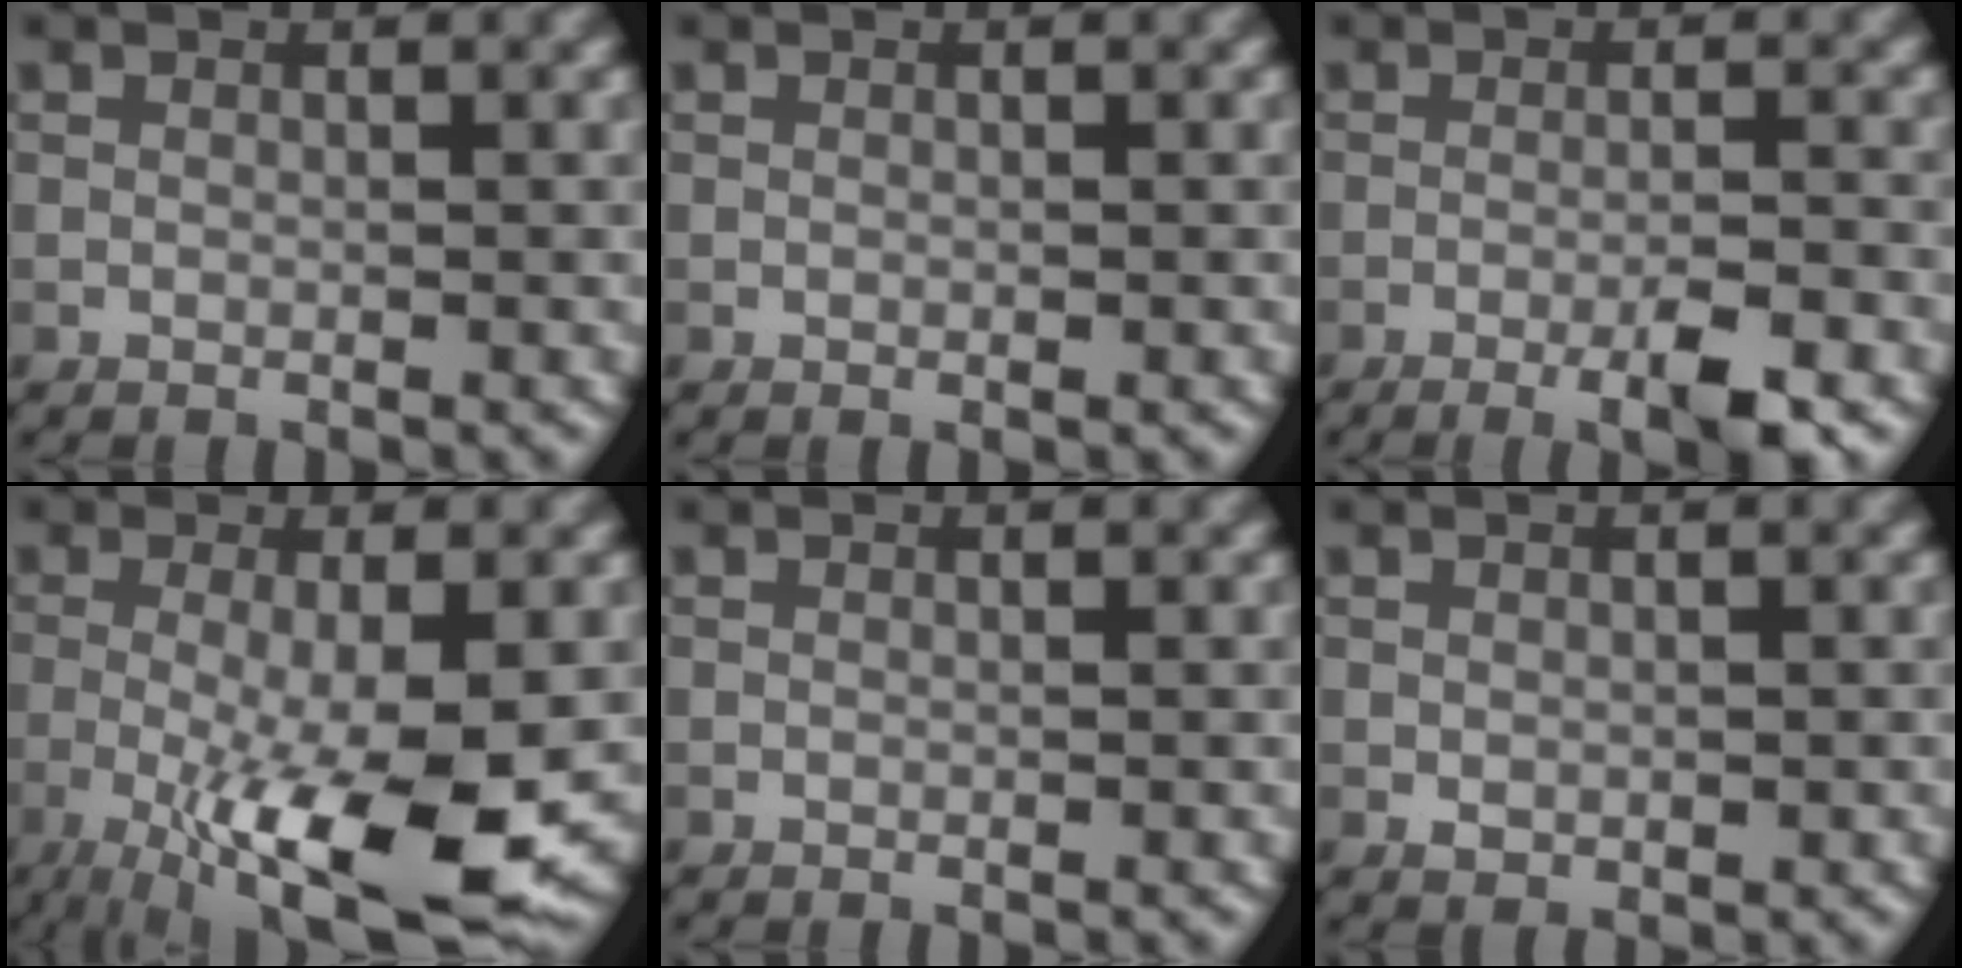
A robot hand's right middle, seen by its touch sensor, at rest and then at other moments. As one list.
[{"total": 0.0}, {"total": 3.9, "force": [-2.1, 0.6, 3.3], "torque": [-0.056, 0.000, -0.035]}, {"total": 10.1, "force": [-2.8, 2.2, 9.5], "torque": [-0.160, -0.022, -0.038]}, {"total": 0.0}, {"total": 1.0, "force": [-0.1, 0.8, 0.7], "torque": [-0.009, -0.003, 0.002]}]